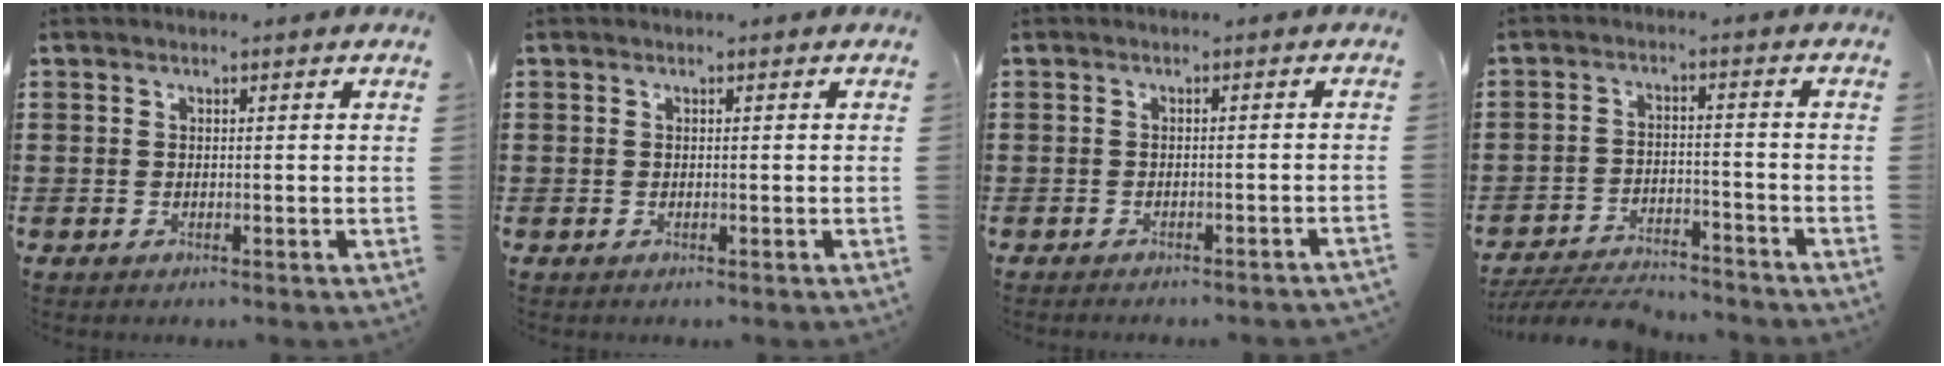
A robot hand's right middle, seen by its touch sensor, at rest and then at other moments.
{"total": 0.0}
{"total": 1.2, "force": [-1.2, -0.1, 0.3], "torque": [-0.005, 0.003, -0.024]}
{"total": 5.7, "force": [-5.5, 0.8, 1.3], "torque": [-0.024, 0.008, -0.110]}